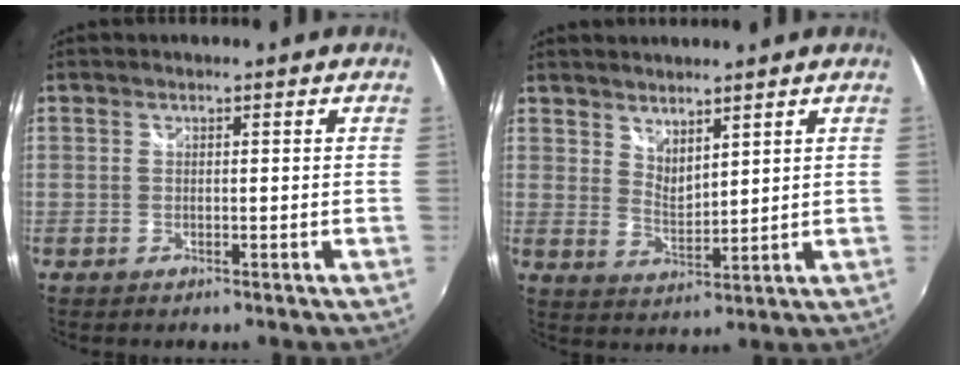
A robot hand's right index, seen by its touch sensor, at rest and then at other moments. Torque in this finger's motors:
{"motor_torque": [-0.04, 0.16, 0.00, 0.00]}